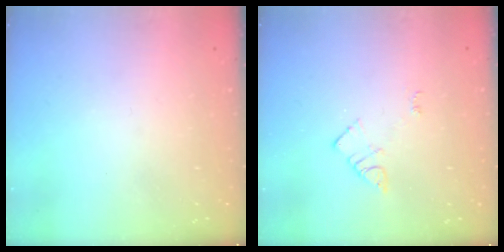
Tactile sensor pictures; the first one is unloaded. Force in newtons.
{"total": 4.5, "press": 4.4, "slide": 0.6}